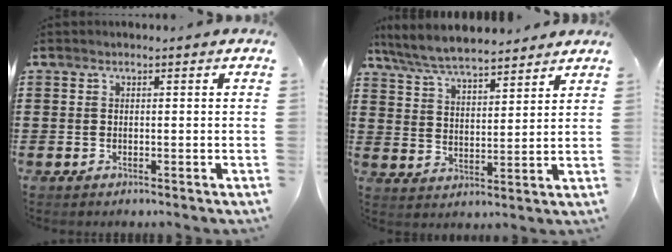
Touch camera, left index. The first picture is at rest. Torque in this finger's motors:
{"motor_torque": [1.26, -0.88, 0.38, 0.19]}